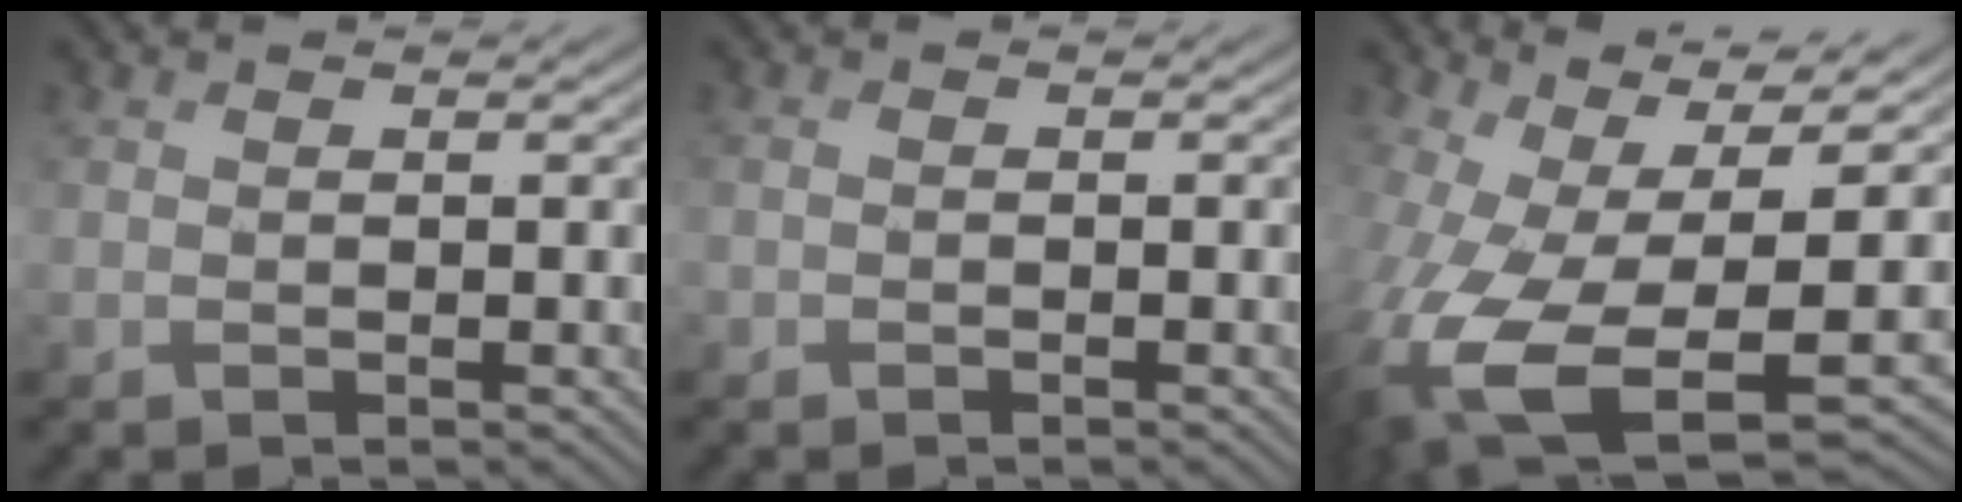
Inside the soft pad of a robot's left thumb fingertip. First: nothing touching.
{"total": 0.6, "force": [-0.5, 0.4, 0.1], "torque": [-0.001, -0.001, -0.010]}
{"total": 18.1, "force": [-4.4, 9.0, 15.1], "torque": [-0.341, -0.058, -0.052]}